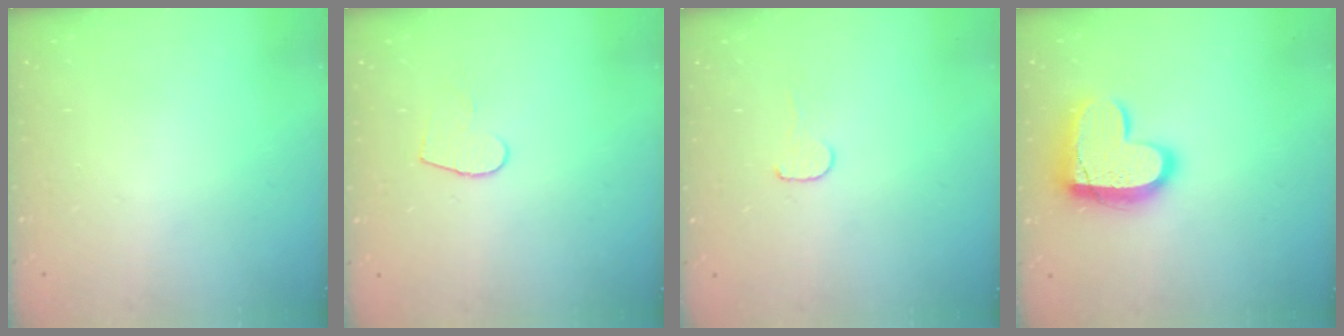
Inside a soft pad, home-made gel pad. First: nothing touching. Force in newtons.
{"total": 5.8, "press": 5.8, "slide": 0.4}
{"total": 4.1, "press": 4.1, "slide": 0.4}
{"total": 15.7, "press": 15.6, "slide": 1.1}